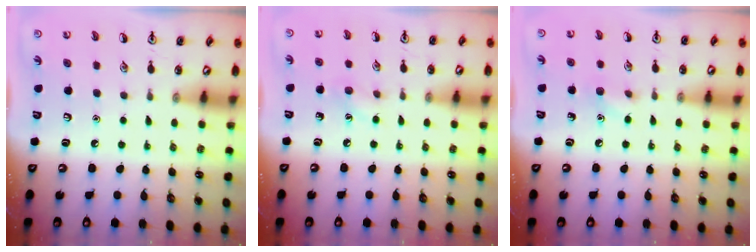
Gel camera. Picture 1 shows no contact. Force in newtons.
{"total": 6.0, "press": 5.8, "slide": 1.2}
{"total": 6.2, "press": 6.0, "slide": 1.4}